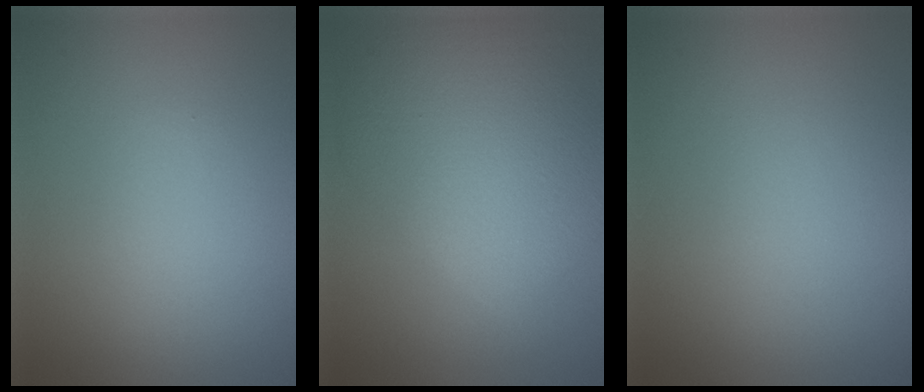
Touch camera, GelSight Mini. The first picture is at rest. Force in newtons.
{"total": 9.7, "press": 9.7, "slide": 0.4}
{"total": 0.0}